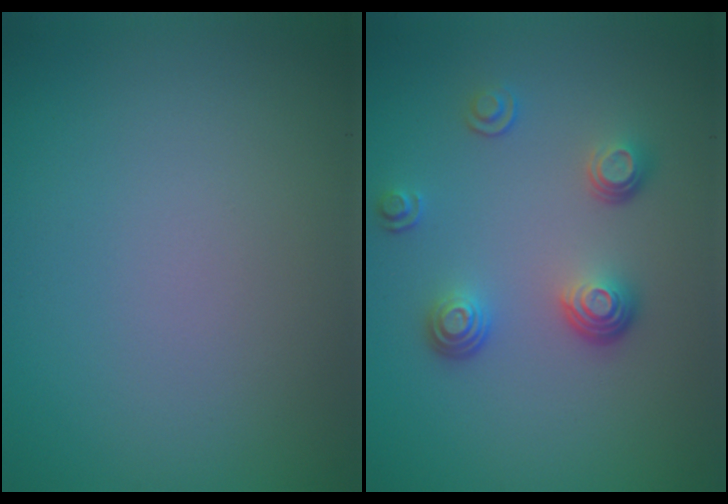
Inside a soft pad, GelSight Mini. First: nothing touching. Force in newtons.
{"total": 3.5, "press": 2.7, "slide": 2.3}